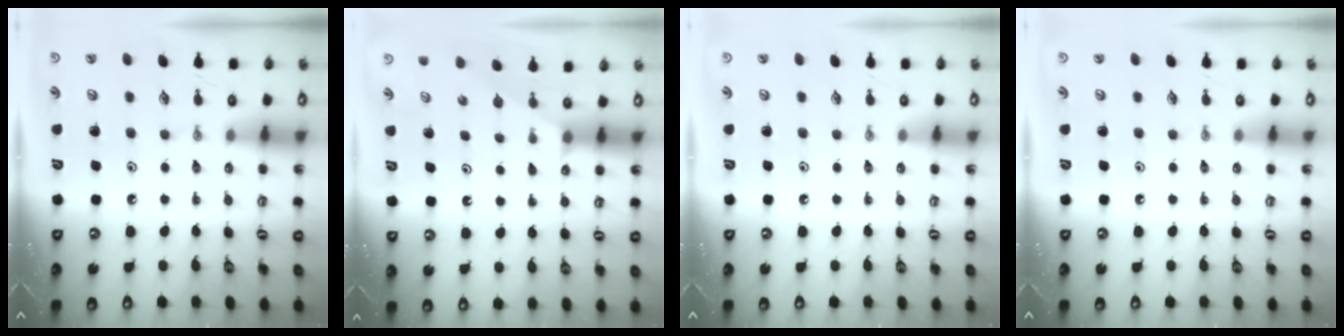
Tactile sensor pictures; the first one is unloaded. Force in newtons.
{"total": 1.8, "press": 1.8, "slide": 0.2}
{"total": 0.0}
{"total": 0.0}